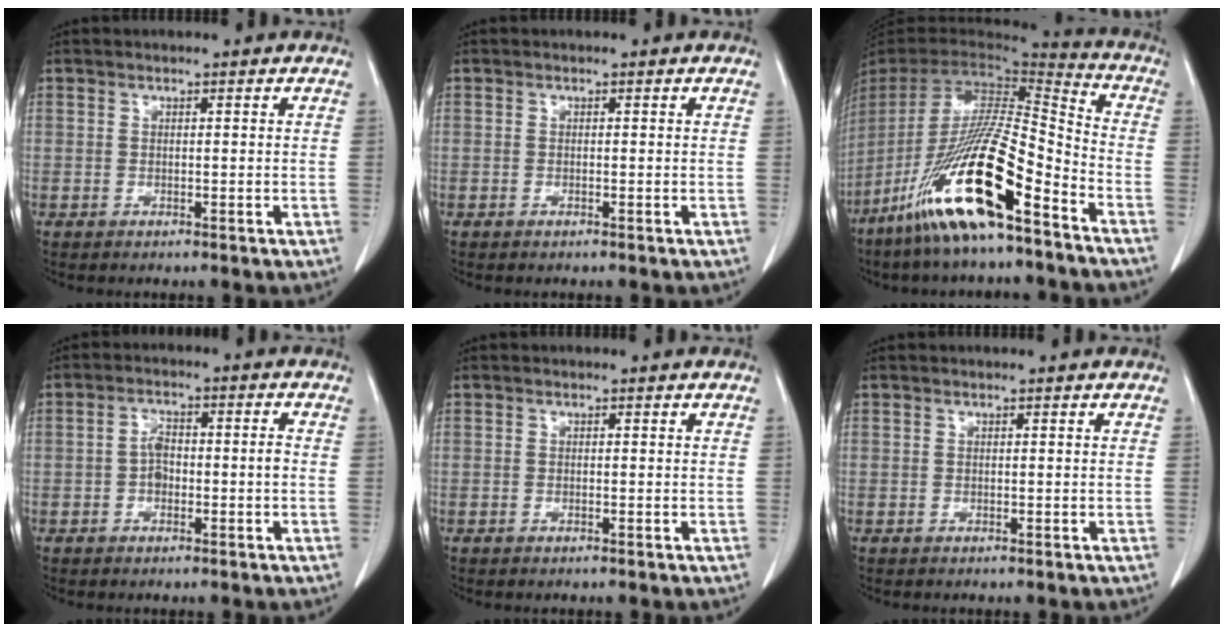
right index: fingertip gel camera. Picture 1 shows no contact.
{"total": 0.0}
{"total": 20.6, "force": [-12.2, 1.9, 16.5], "torque": [-0.337, -0.045, -0.235]}
{"total": 3.9, "force": [-1.0, 1.6, 3.4], "torque": [-0.066, 0.015, -0.016]}
{"total": 0.0}
{"total": 0.0}